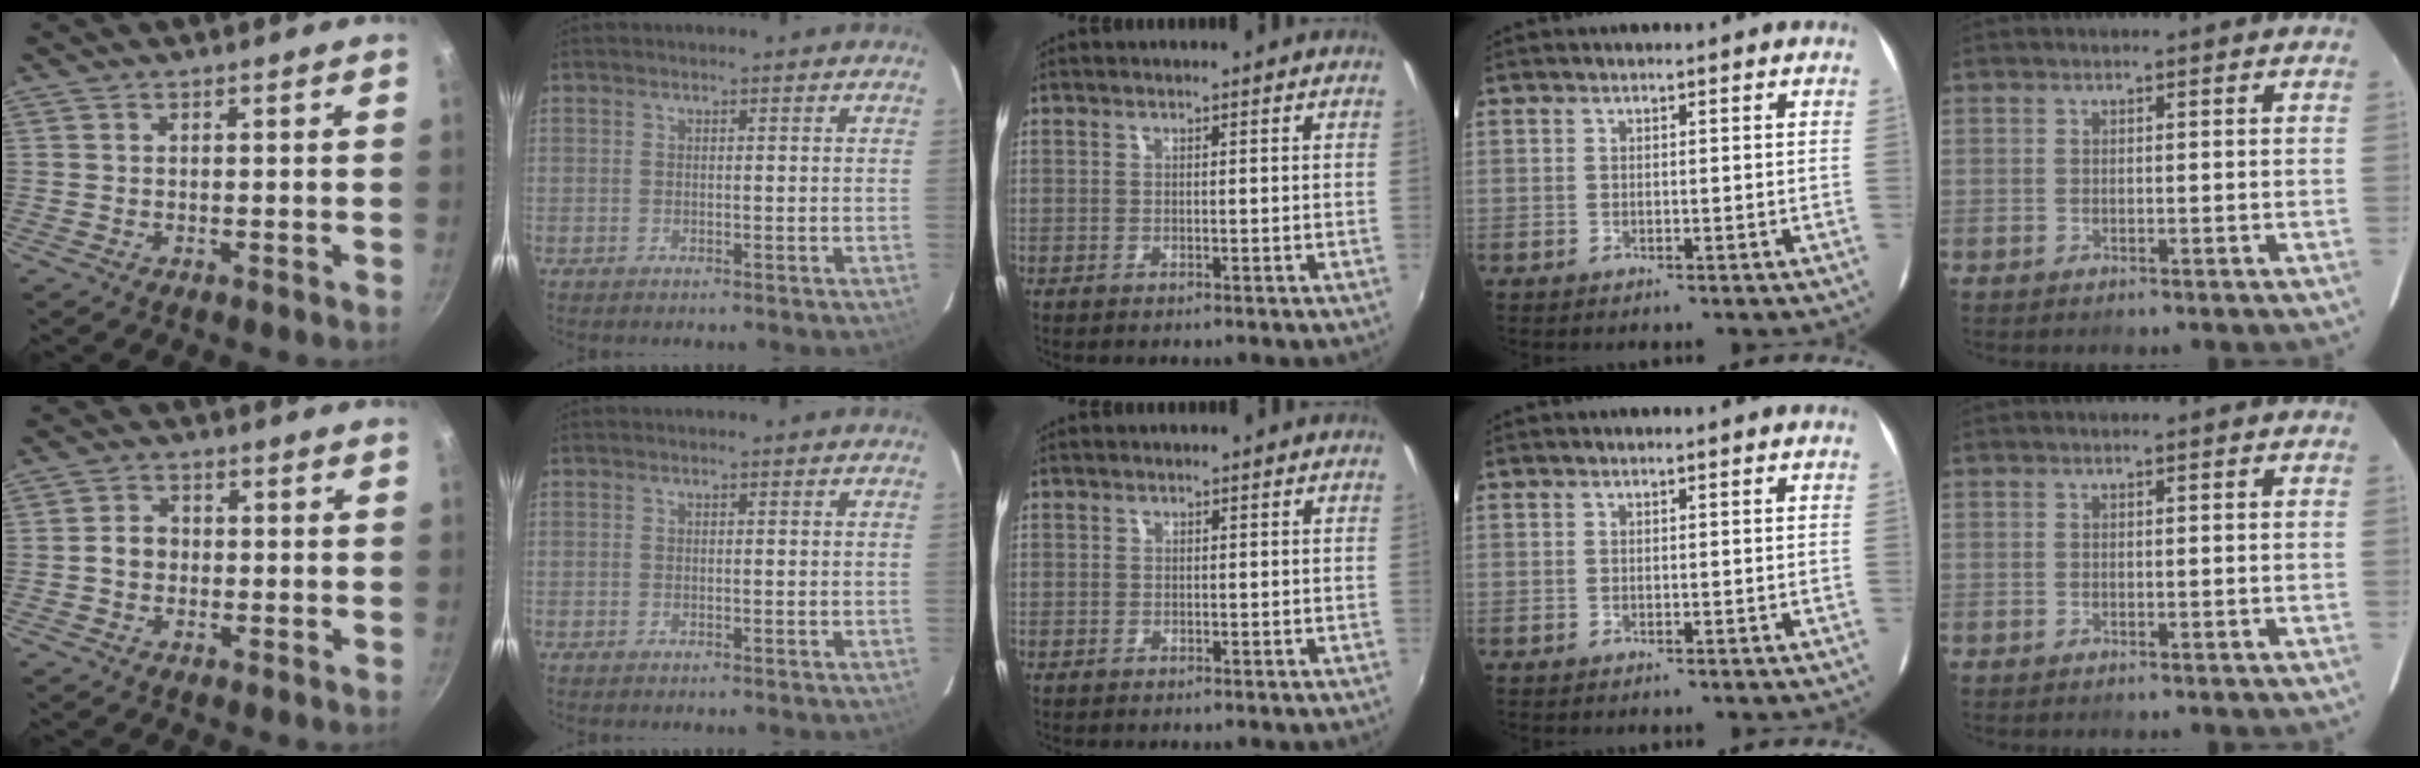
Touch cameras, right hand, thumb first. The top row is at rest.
{"thumb": {"total": 3.7, "force": [-0.5, 3.1, 2.0], "torque": [-0.018, 0.015, -0.012]}, "middle": {"total": 0.8, "force": [-0.2, 0.7, -0.1], "torque": [-0.001, 0.000, -0.003]}}